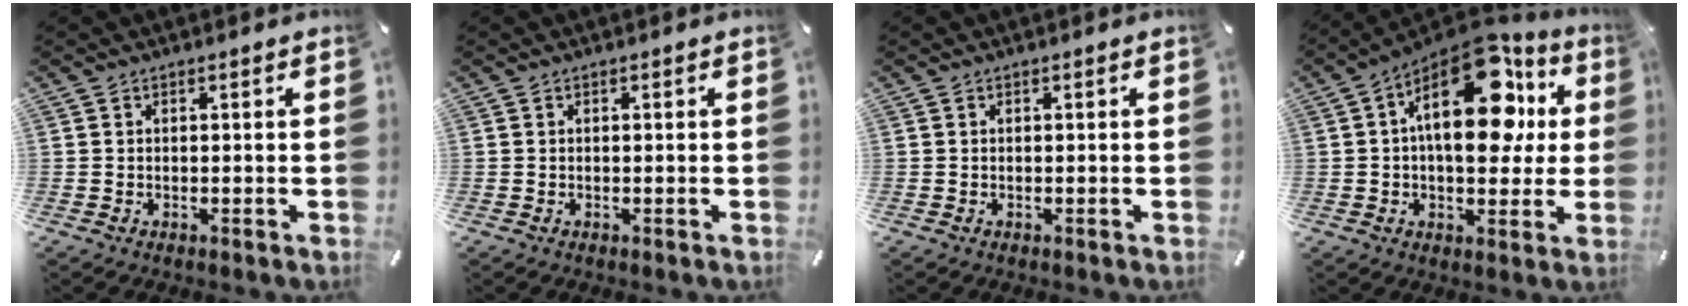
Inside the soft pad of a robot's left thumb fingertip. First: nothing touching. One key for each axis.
{"total": 0.0}
{"total": 0.0}
{"total": 22.5, "fx": 6.8, "fy": 12.4, "fz": 17.4, "tx": -0.260, "ty": -0.042, "tz": 0.114}